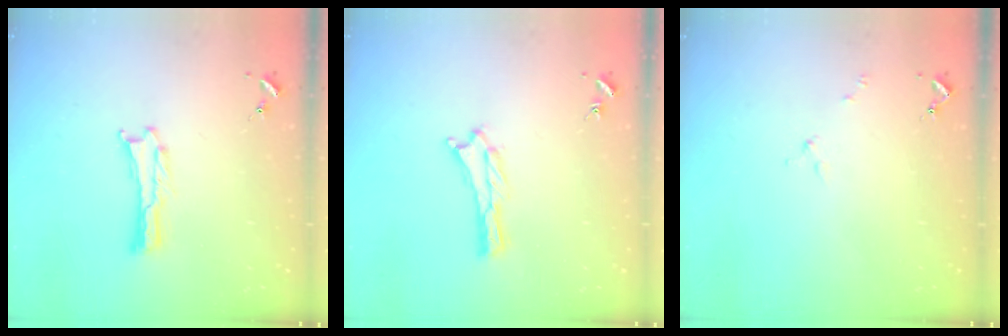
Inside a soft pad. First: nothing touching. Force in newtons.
{"total": 0.0}
{"total": 1.7, "press": 1.7, "slide": 0.3}